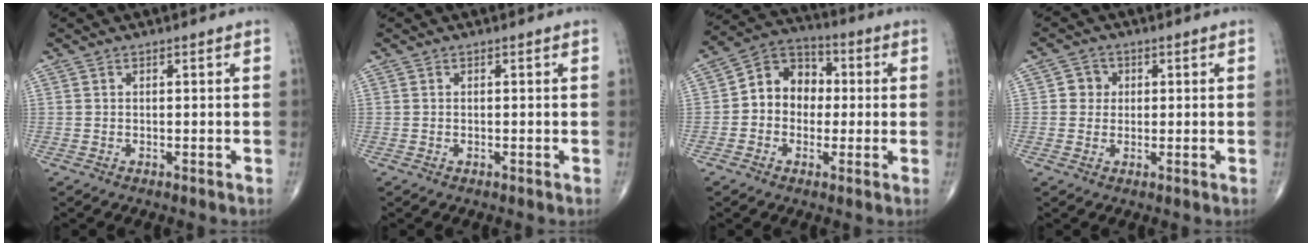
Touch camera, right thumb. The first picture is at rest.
{"total": 0.0}
{"total": 10.3, "force": [0.1, 8.5, 5.8], "torque": [-0.057, 0.033, -0.014]}
{"total": 3.2, "force": [0.5, 3.1, 0.9], "torque": [0.009, 0.005, 0.001]}